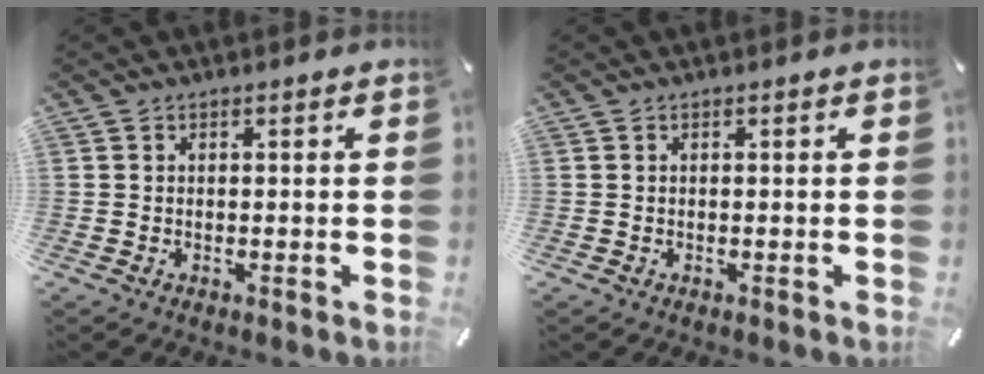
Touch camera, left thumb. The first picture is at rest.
{"total": 0.0}